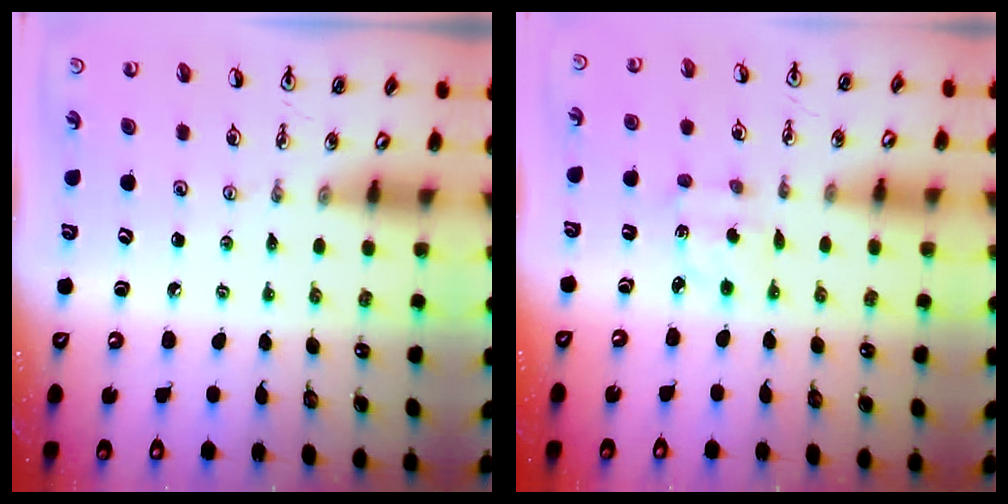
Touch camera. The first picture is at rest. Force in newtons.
{"total": 2.1, "press": 2.1, "slide": 0.6}